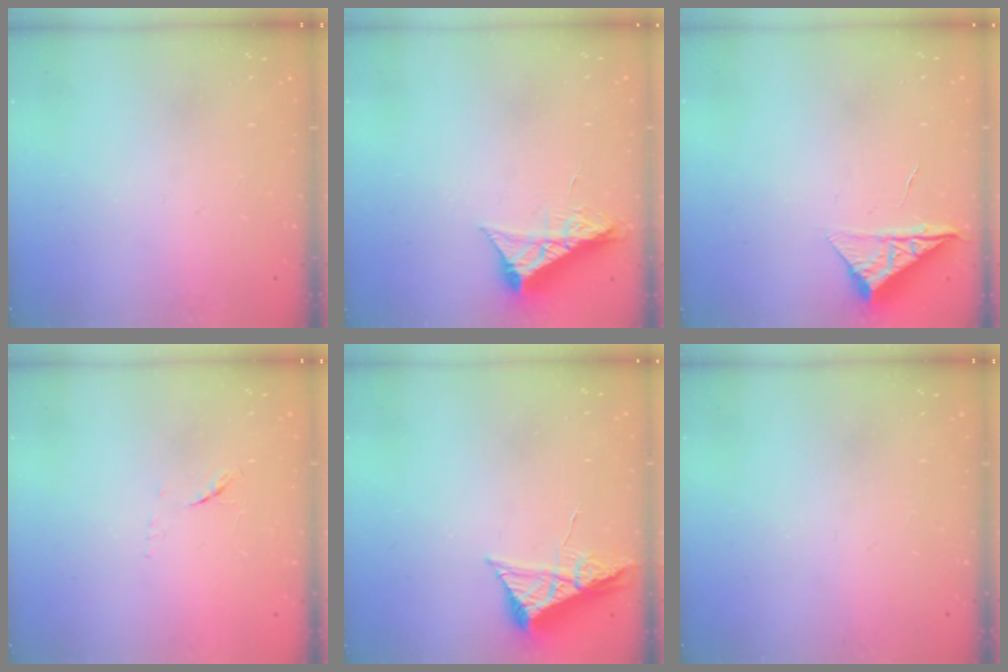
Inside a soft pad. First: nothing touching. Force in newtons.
{"total": 8.6, "press": 8.6, "slide": 0.4}
{"total": 6.5, "press": 6.5, "slide": 0.3}
{"total": 6.2, "press": 6.1, "slide": 0.9}
{"total": 7.9, "press": 7.9, "slide": 0.8}
{"total": 0.0}